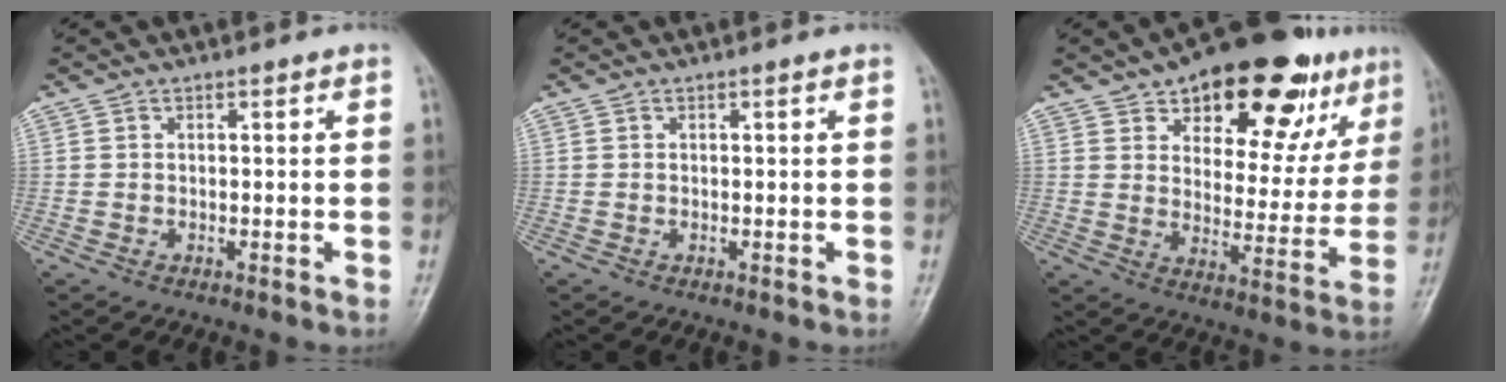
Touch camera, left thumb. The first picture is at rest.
{"total": 0.0}
{"total": 22.8, "force": [13.3, 10.8, 15.1], "torque": [-0.158, -0.027, 0.194]}